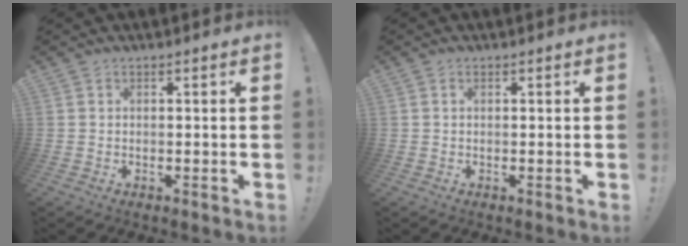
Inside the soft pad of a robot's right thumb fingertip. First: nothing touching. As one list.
[{"total": 0.0}]